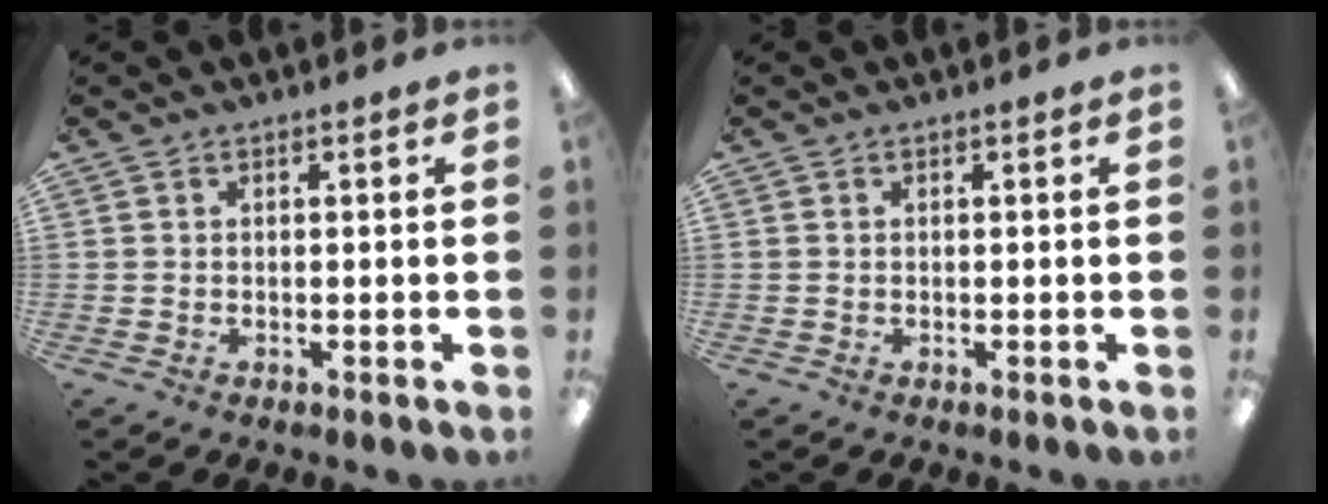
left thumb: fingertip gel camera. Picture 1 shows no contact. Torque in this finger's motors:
{"motor_torque": [0.00, 0.00, 0.01, -0.01, 0.00]}